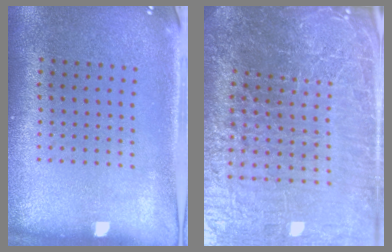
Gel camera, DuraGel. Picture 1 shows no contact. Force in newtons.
{"total": 7.6, "press": 6.5, "slide": 3.9}